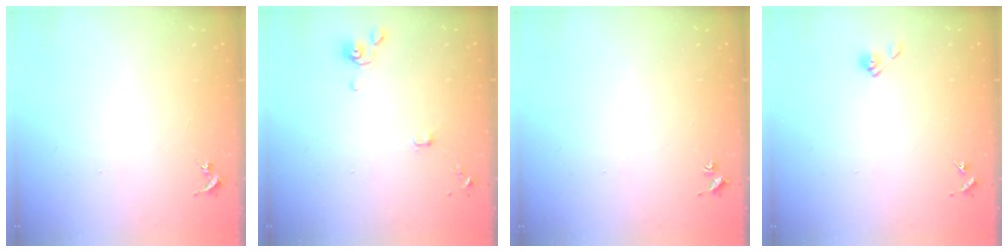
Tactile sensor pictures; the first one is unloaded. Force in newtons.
{"total": 4.6, "press": 4.6, "slide": 0.7}
{"total": 1.8, "press": 1.8, "slide": 0.2}
{"total": 4.7, "press": 4.2, "slide": 2.2}